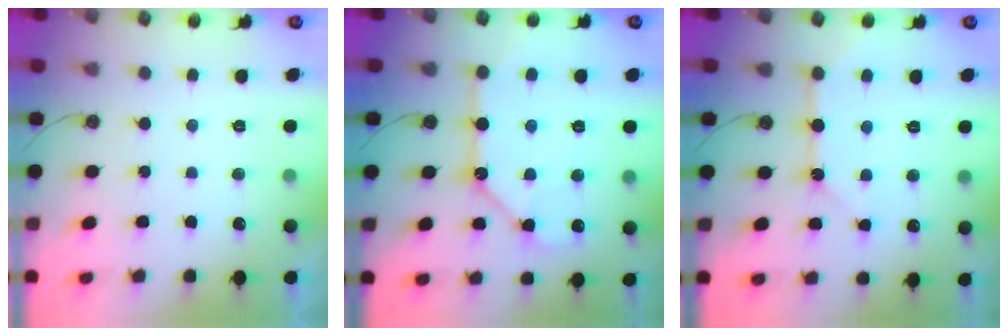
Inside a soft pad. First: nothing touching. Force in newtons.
{"total": 11.0, "press": 11.0, "slide": 1.2}
{"total": 9.5, "press": 9.4, "slide": 1.2}